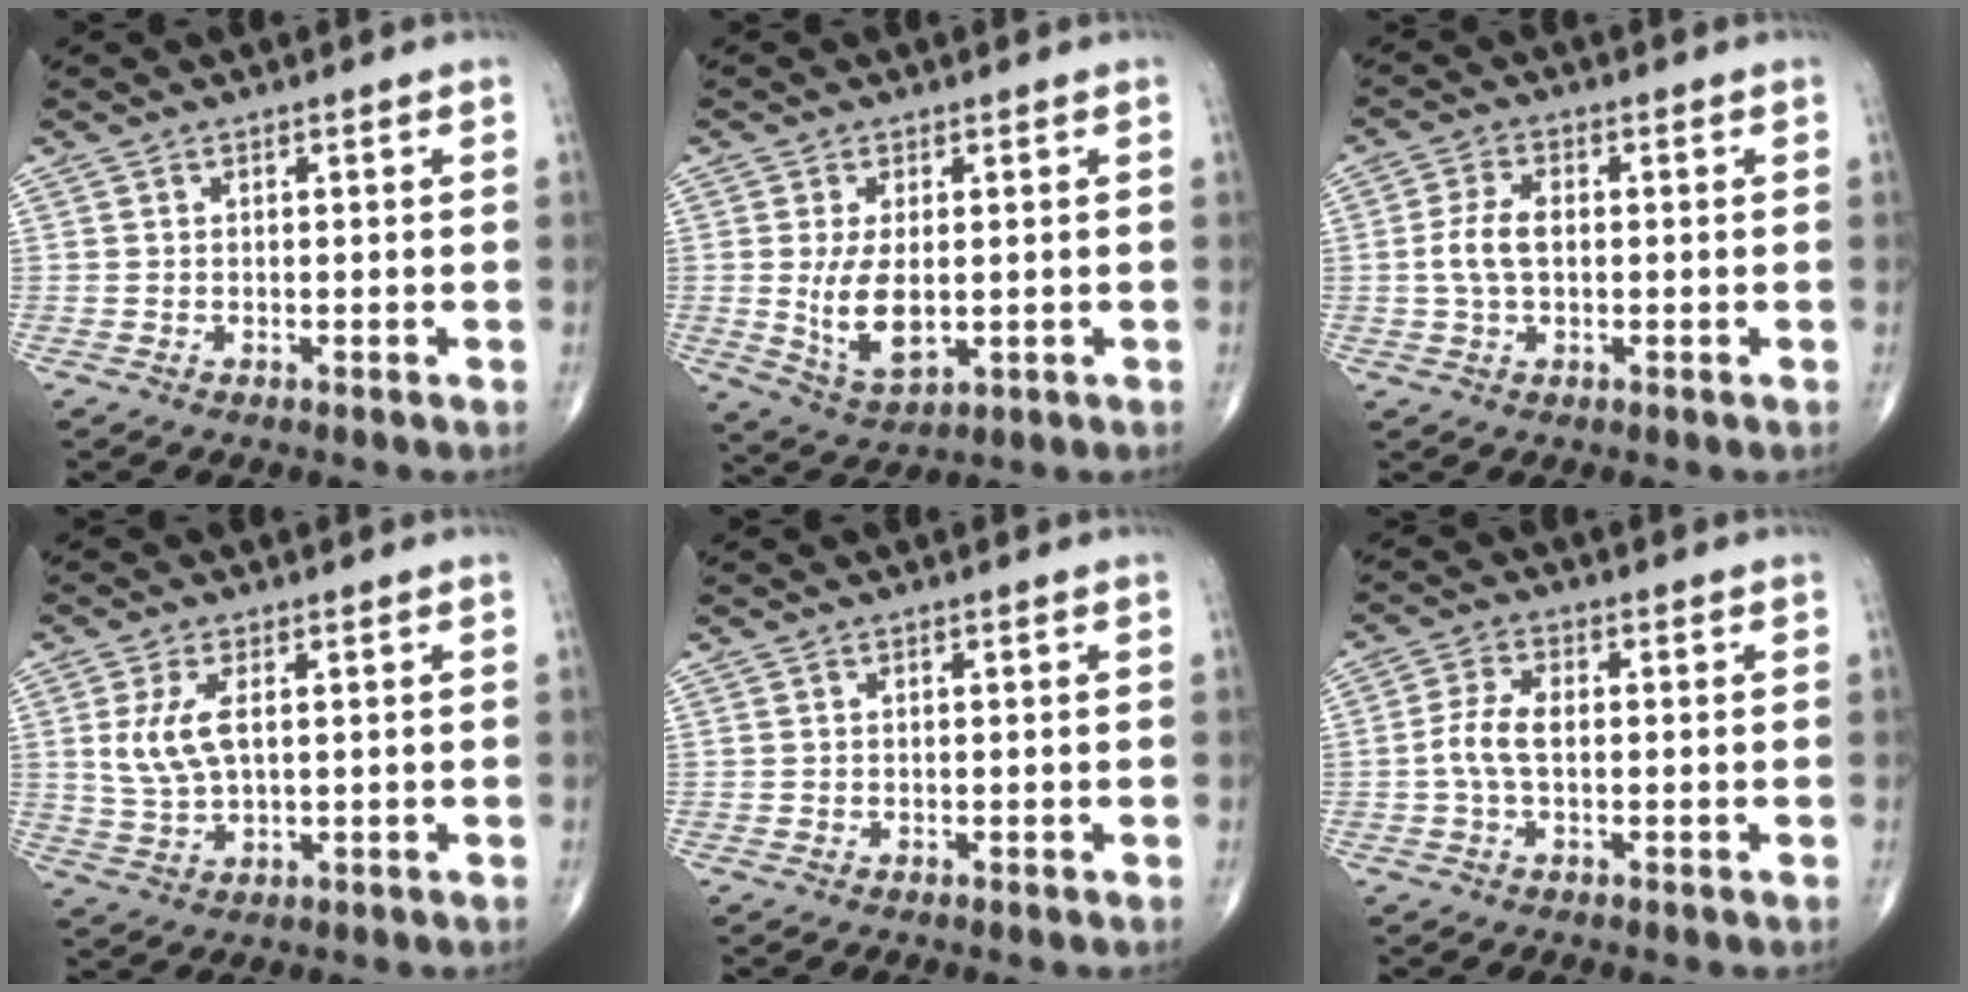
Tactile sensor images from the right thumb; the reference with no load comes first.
{"total": 8.1, "force": [-0.2, 4.1, 7.0], "torque": [-0.127, -0.017, 0.009]}
{"total": 5.4, "force": [-0.1, 3.0, 4.5], "torque": [-0.100, 0.009, -0.005]}
{"total": 6.8, "force": [1.5, 3.2, 5.8], "torque": [-0.127, -0.006, 0.037]}
{"total": 0.0}
{"total": 4.7, "force": [-0.4, 2.3, 4.1], "torque": [-0.095, 0.012, -0.013]}